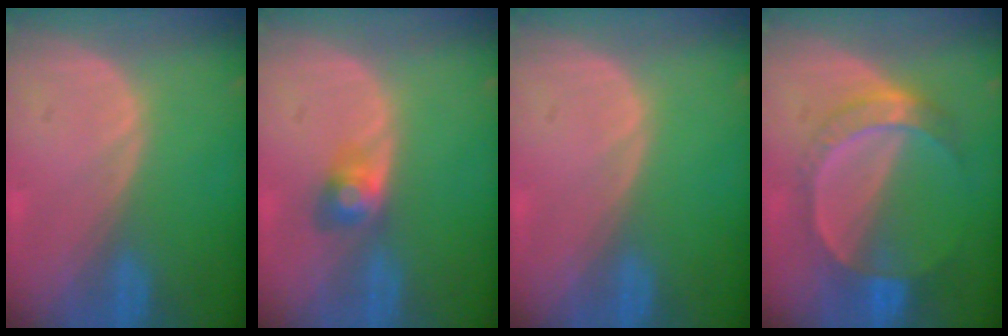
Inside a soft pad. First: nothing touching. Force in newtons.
{"total": 2.9, "press": 2.9, "slide": 0.0}
{"total": 0.0}
{"total": 7.3, "press": 6.4, "slide": 3.4}